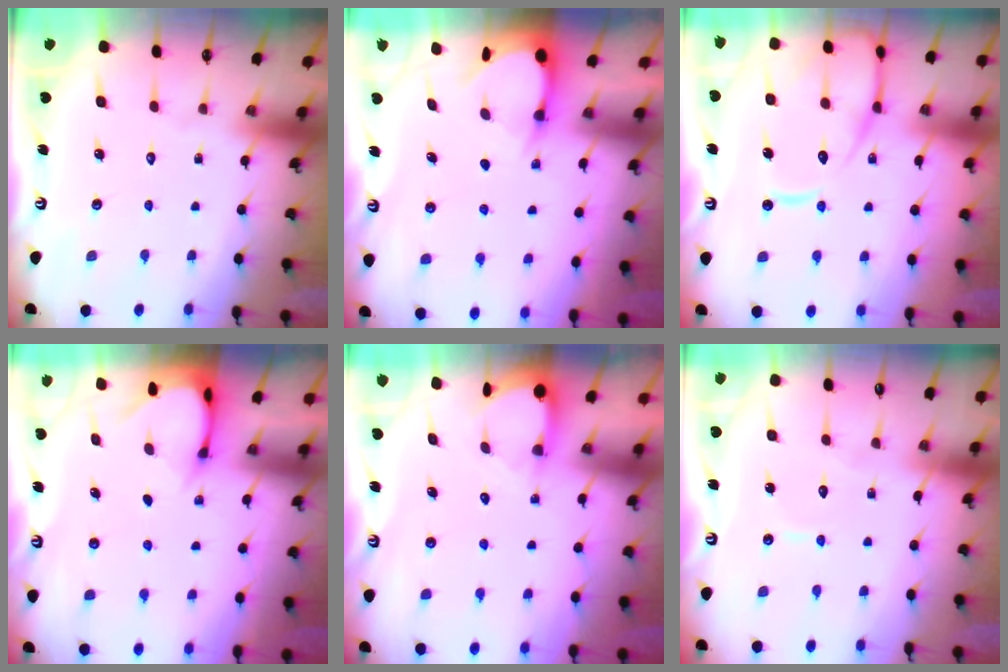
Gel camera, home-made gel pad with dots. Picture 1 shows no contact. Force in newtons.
{"total": 3.5, "press": 3.5, "slide": 0.4}
{"total": 13.6, "press": 13.5, "slide": 1.3}
{"total": 2.9, "press": 2.9, "slide": 0.2}
{"total": 3.6, "press": 3.6, "slide": 0.4}
{"total": 4.6, "press": 4.6, "slide": 0.2}